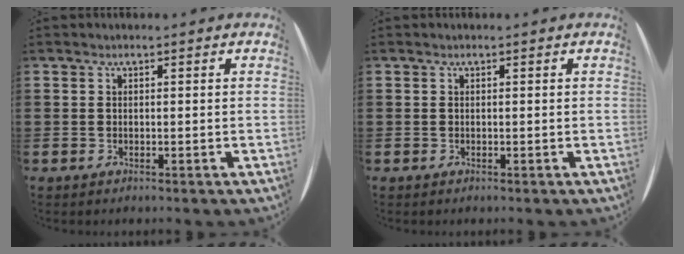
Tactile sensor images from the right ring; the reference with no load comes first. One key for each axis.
{"total": 0.0}